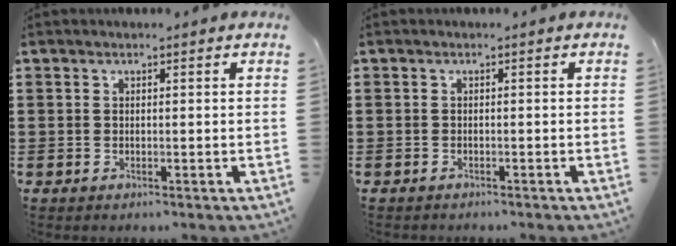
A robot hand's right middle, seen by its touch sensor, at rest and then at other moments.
{"total": 0.6, "force": [-0.5, 0.2, -0.2], "torque": [0.003, 0.005, -0.014]}